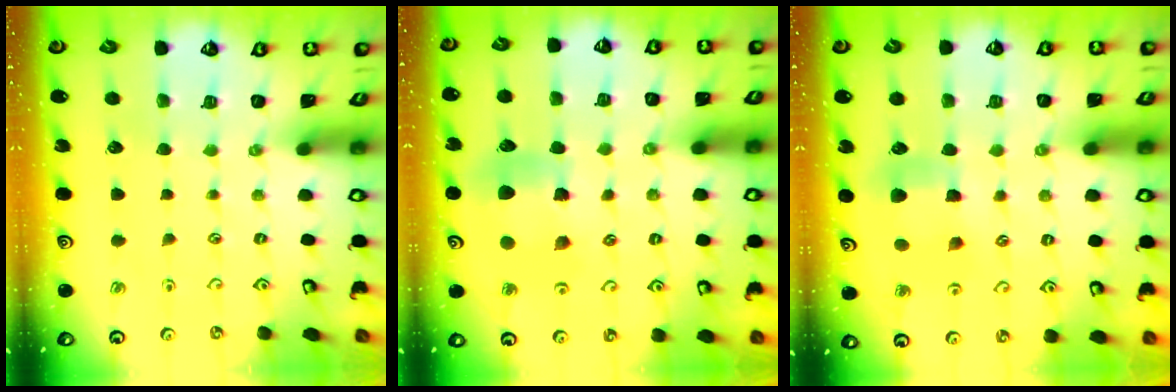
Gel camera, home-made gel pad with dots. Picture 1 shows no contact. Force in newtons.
{"total": 9.7, "press": 9.6, "slide": 1.0}
{"total": 6.2, "press": 6.2, "slide": 0.6}